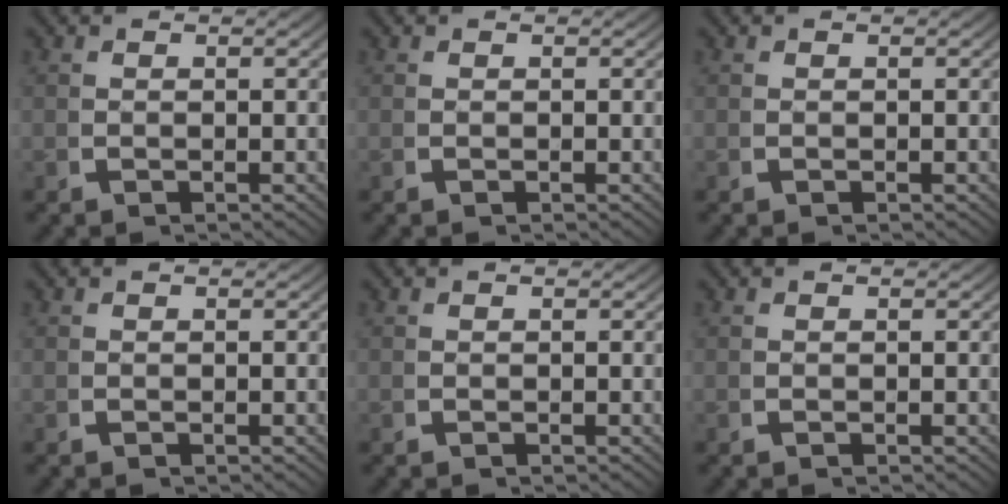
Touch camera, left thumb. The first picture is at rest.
{"total": 0.0}
{"total": 0.0}
{"total": 0.0}
{"total": 0.0}
{"total": 0.0}